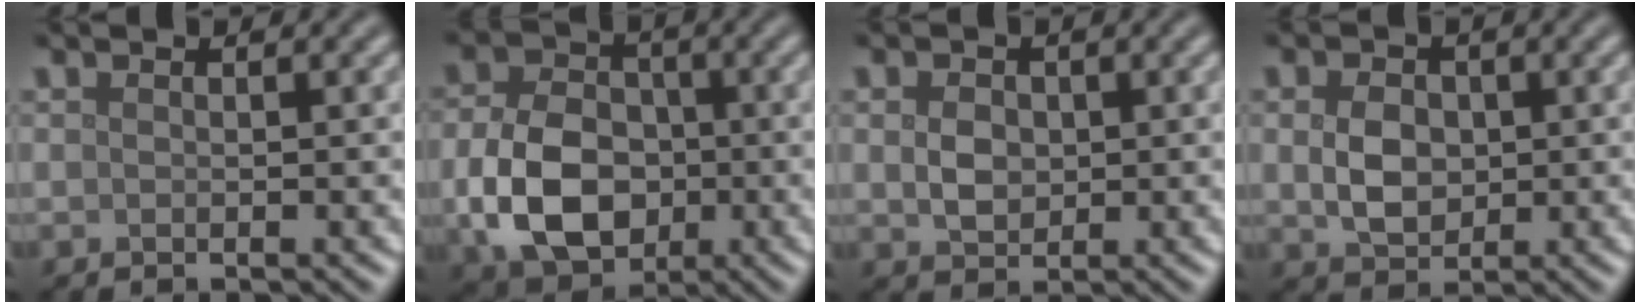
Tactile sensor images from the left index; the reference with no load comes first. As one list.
[{"total": 8.6, "force": [-1.6, 6.3, 5.6], "torque": [-0.120, -0.011, -0.035]}, {"total": 2.4, "force": [0.2, 1.9, 1.4], "torque": [-0.029, 0.000, 0.003]}, {"total": 3.5, "force": [0.1, 2.6, 2.3], "torque": [-0.048, -0.002, 0.000]}]